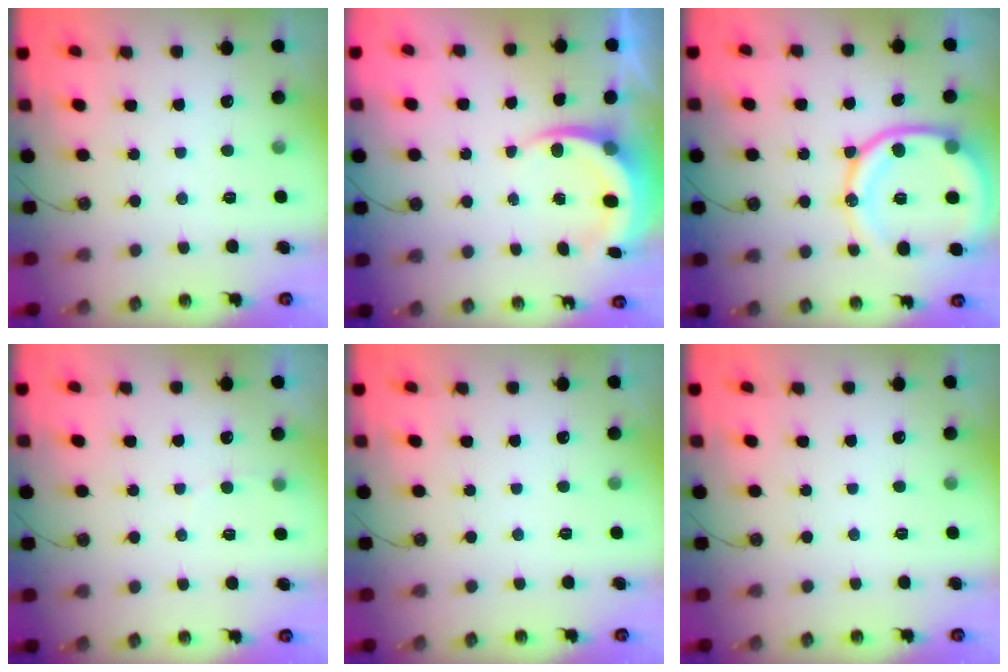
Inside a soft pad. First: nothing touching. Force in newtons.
{"total": 6.0, "press": 5.8, "slide": 1.5}
{"total": 17.5, "press": 17.4, "slide": 1.9}
{"total": 2.8, "press": 2.8, "slide": 0.2}
{"total": 0.0}
{"total": 0.0}